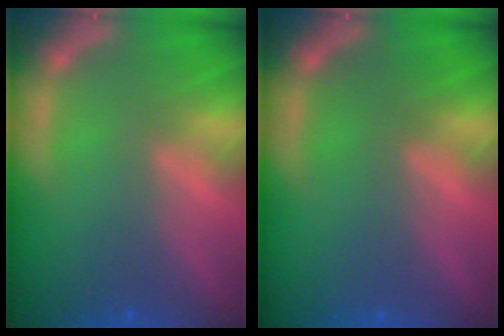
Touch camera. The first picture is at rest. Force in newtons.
{"total": 0.0}